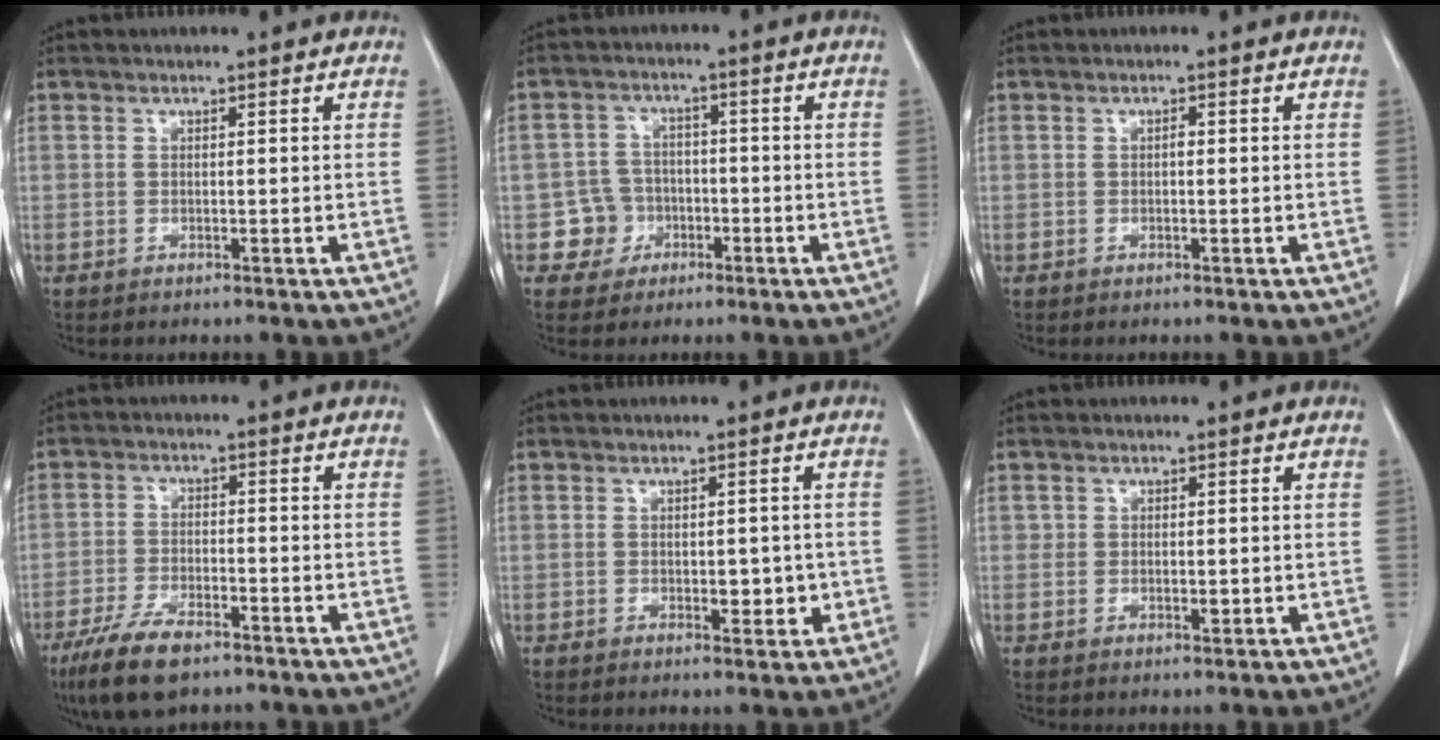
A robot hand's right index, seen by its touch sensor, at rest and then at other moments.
{"total": 5.0, "force": [-1.9, 4.6, 0.0], "torque": [0.009, 0.017, -0.028]}
{"total": 0.6, "force": [0.0, 0.3, 0.5], "torque": [-0.008, 0.002, -0.001]}
{"total": 8.5, "force": [-5.9, 2.5, 5.5], "torque": [-0.110, -0.014, -0.104]}
{"total": 3.1, "force": [-0.5, 1.8, 2.5], "torque": [-0.022, 0.000, 0.000]}
{"total": 1.5, "force": [0.0, 0.9, 1.1], "torque": [-0.015, -0.002, 0.000]}